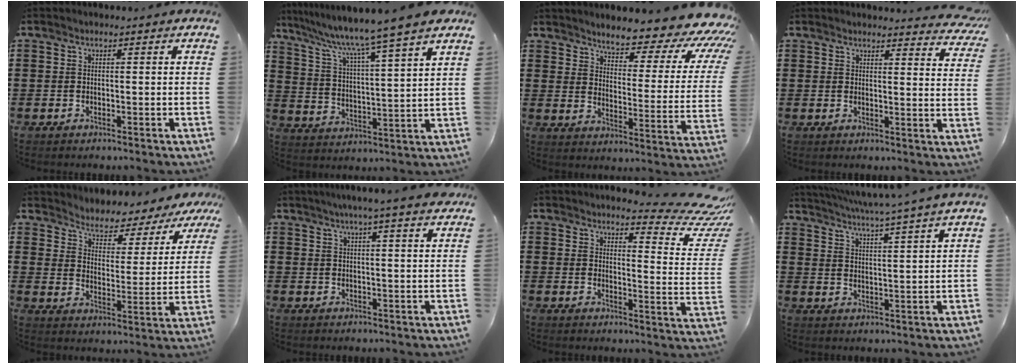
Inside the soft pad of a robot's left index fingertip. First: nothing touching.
{"total": 7.5, "force": [6.2, -1.8, 3.8], "torque": [-0.100, -0.055, 0.094]}
{"total": 6.8, "force": [5.8, 0.9, 3.4], "torque": [-0.068, -0.055, 0.090]}
{"total": 3.3, "force": [3.2, 0.1, 1.0], "torque": [-0.013, -0.019, 0.056]}
{"total": 3.3, "force": [3.2, 0.7, -0.2], "torque": [-0.023, -0.034, 0.046]}
{"total": 4.3, "force": [3.3, -0.7, 2.5], "torque": [-0.051, -0.011, 0.056]}
{"total": 6.9, "force": [5.7, 1.0, 3.7], "torque": [-0.054, -0.048, 0.093]}
{"total": 4.0, "force": [3.4, -1.5, 1.6], "torque": [-0.046, -0.032, 0.051]}